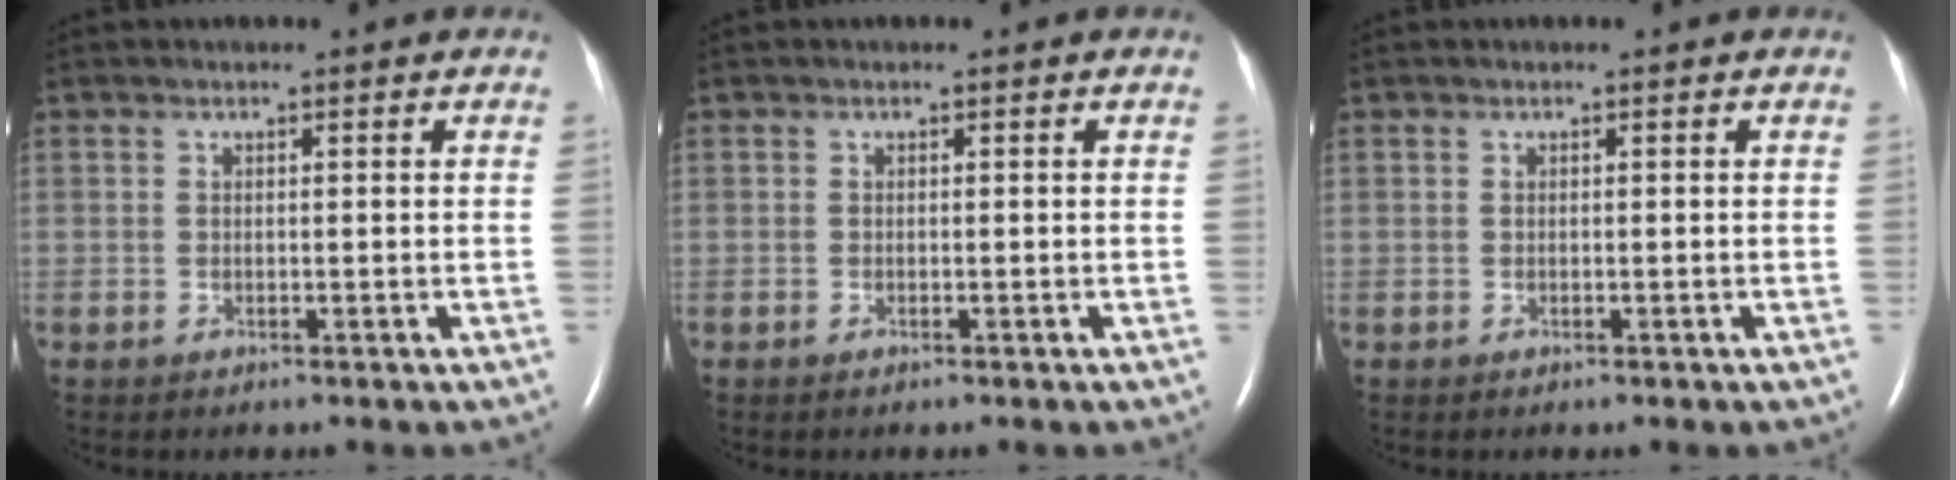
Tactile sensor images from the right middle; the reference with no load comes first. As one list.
[{"total": 0.0}, {"total": 0.0}]